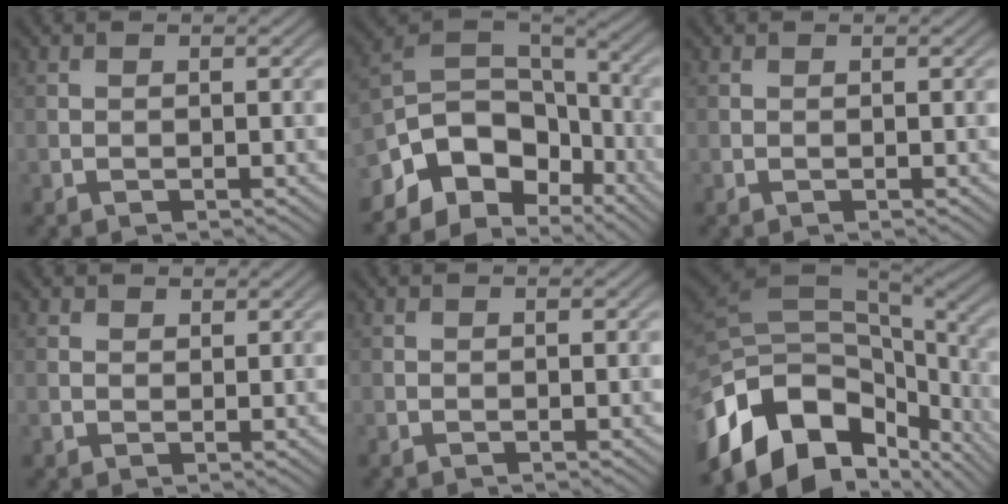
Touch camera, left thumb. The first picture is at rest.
{"total": 12.0, "force": [-6.3, 7.3, 7.1], "torque": [-0.145, -0.002, -0.124]}
{"total": 0.0}
{"total": 1.5, "force": [1.0, 1.0, 0.3], "torque": [-0.007, -0.001, 0.022]}
{"total": 0.0}
{"total": 16.9, "force": [-6.9, 9.9, 11.8], "torque": [-0.261, -0.026, -0.109]}